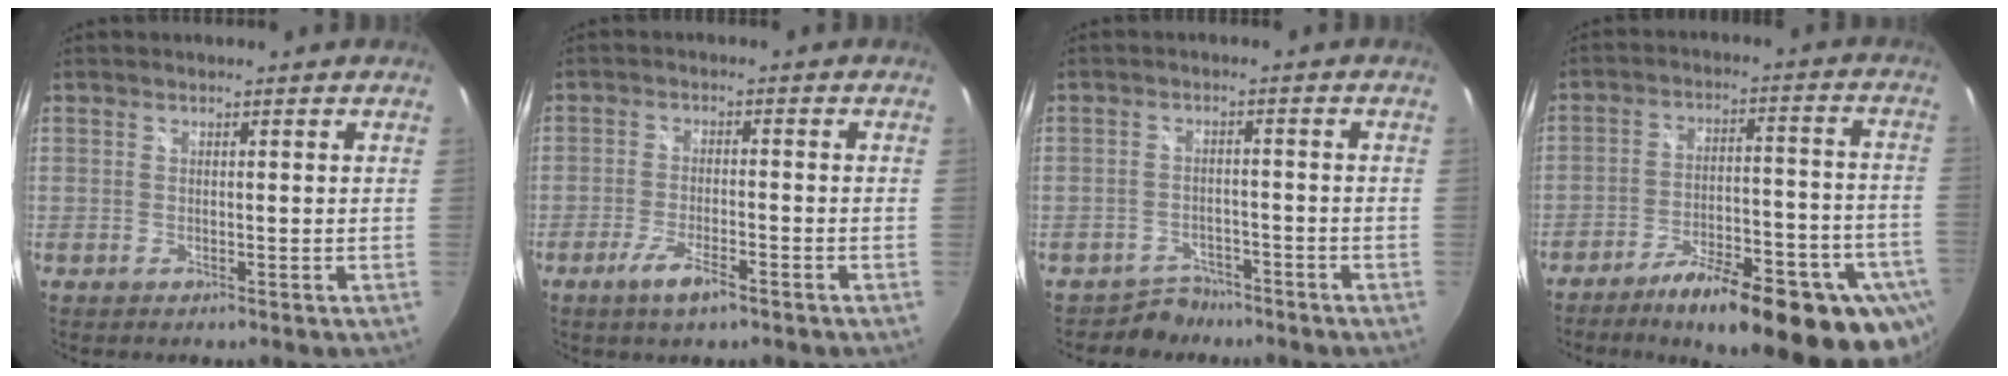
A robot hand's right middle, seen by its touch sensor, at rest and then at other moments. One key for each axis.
{"total": 5.5, "fx": -3.5, "fy": 1.4, "fz": 4.0, "tx": -0.091, "ty": -0.011, "tz": -0.063}
{"total": 4.4, "fx": -3.6, "fy": 2.6, "fz": -0.5, "tx": 0.005, "ty": 0.013, "tz": -0.058}
{"total": 24.6, "fx": -18.0, "fy": 6.4, "fz": 15.4, "tx": -0.197, "ty": -0.015, "tz": -0.241}